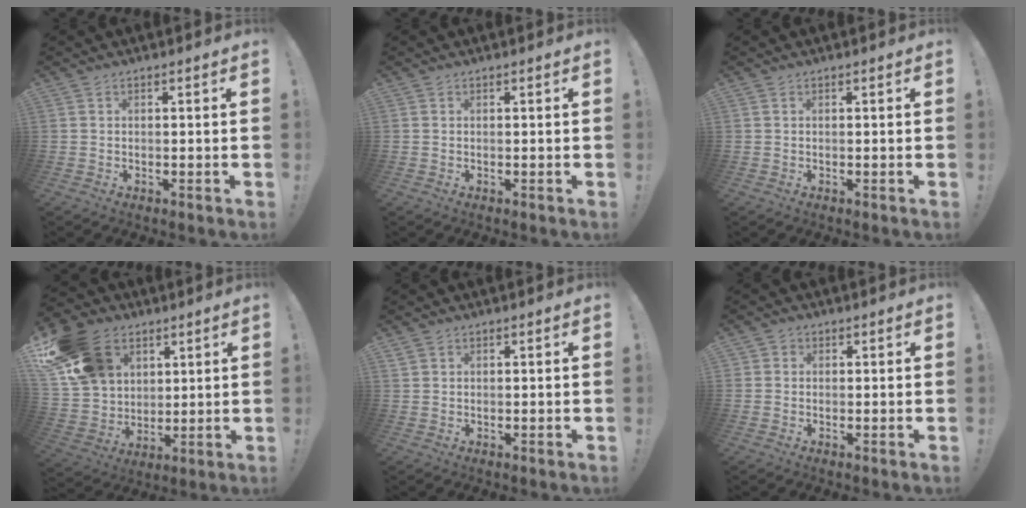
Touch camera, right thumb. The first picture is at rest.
{"total": 0.0}
{"total": 0.0}
{"total": 20.4, "force": [9.5, 15.1, 10.0], "torque": [-0.184, -0.032, 0.194]}
{"total": 1.4, "force": [1.0, 0.8, 0.5], "torque": [-0.004, -0.003, 0.018]}
{"total": 1.6, "force": [0.4, 1.6, 0.3], "torque": [0.001, -0.001, 0.004]}